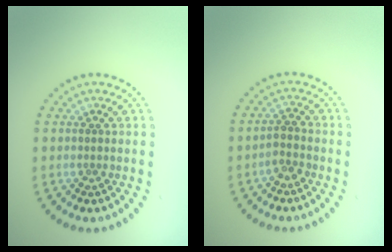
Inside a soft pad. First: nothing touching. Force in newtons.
{"total": 1.6, "press": 1.2, "slide": 1.1}